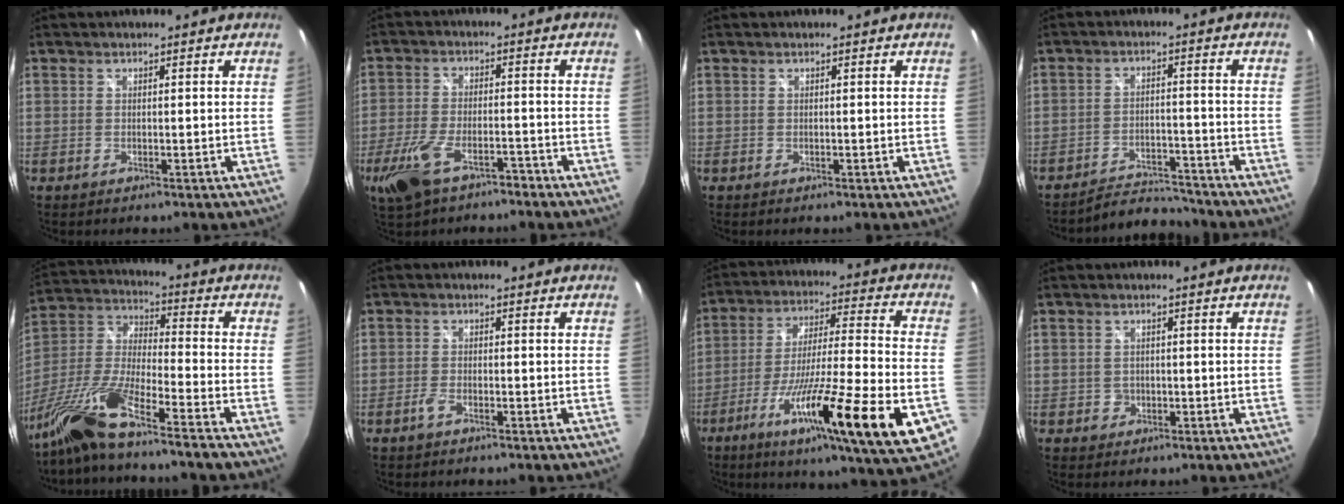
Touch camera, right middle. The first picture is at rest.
{"total": 10.5, "force": [-7.0, 4.5, 6.4], "torque": [-0.153, -0.020, -0.126]}
{"total": 0.0}
{"total": 7.6, "force": [-7.5, 0.8, 0.5], "torque": [-0.034, 0.008, -0.119]}
{"total": 16.2, "force": [-12.2, 0.0, 10.6], "torque": [-0.211, -0.030, -0.242]}
{"total": 2.1, "force": [-1.5, 0.8, 1.2], "torque": [-0.036, 0.000, -0.033]}
{"total": 25.9, "force": [-11.5, 1.9, 23.1], "torque": [-0.382, -0.073, -0.188]}
{"total": 2.0, "force": [-0.6, 1.8, 0.3], "torque": [-0.005, -0.001, -0.008]}